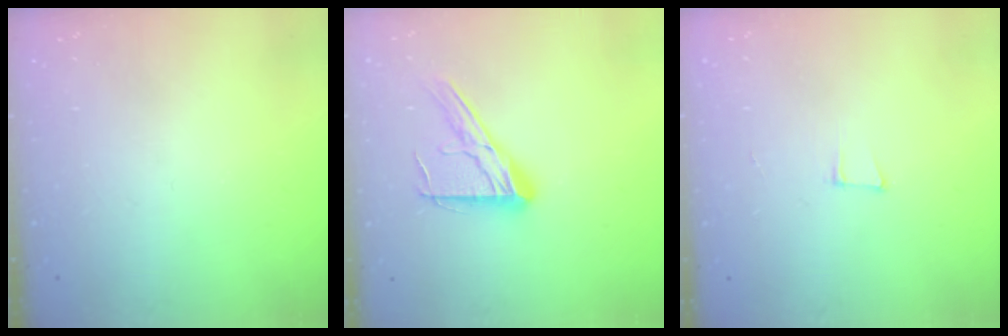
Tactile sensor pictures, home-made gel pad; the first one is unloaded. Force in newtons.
{"total": 13.9, "press": 13.8, "slide": 1.3}
{"total": 5.0, "press": 4.1, "slide": 2.9}